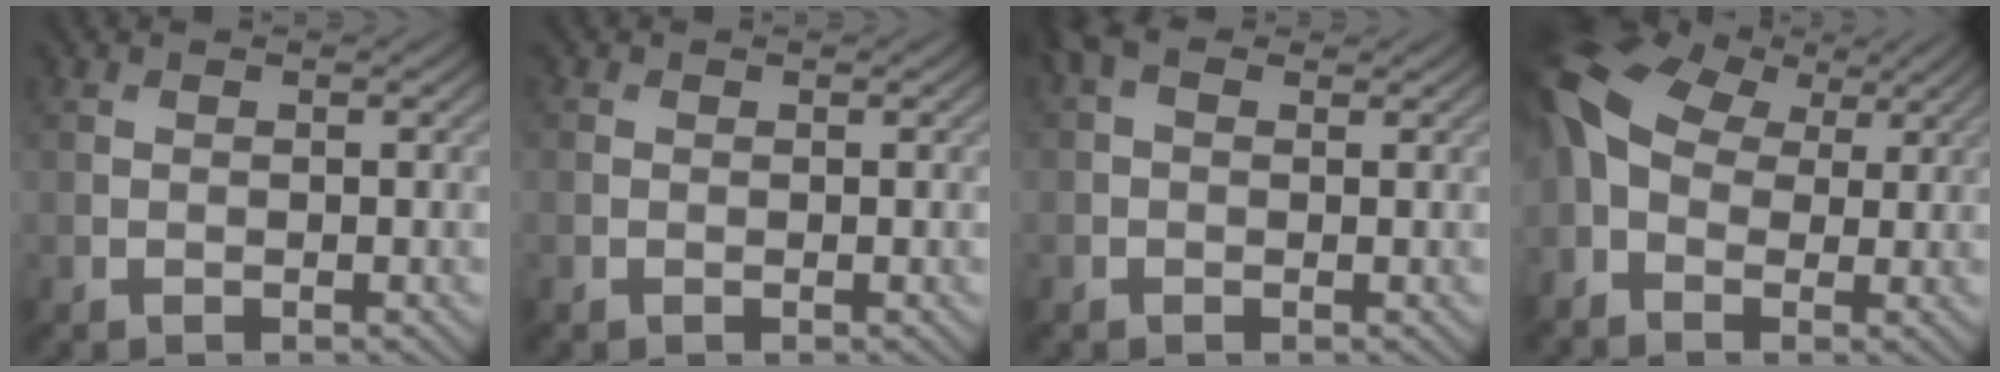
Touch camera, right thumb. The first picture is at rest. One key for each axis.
{"total": 0.0}
{"total": 2.6, "fx": 1.1, "fy": 1.6, "fz": 1.8, "tx": -0.037, "ty": 0.008, "tz": 0.012}
{"total": 11.0, "fx": 1.3, "fy": 7.9, "fz": 7.5, "tx": -0.184, "ty": 0.001, "tz": 0.019}